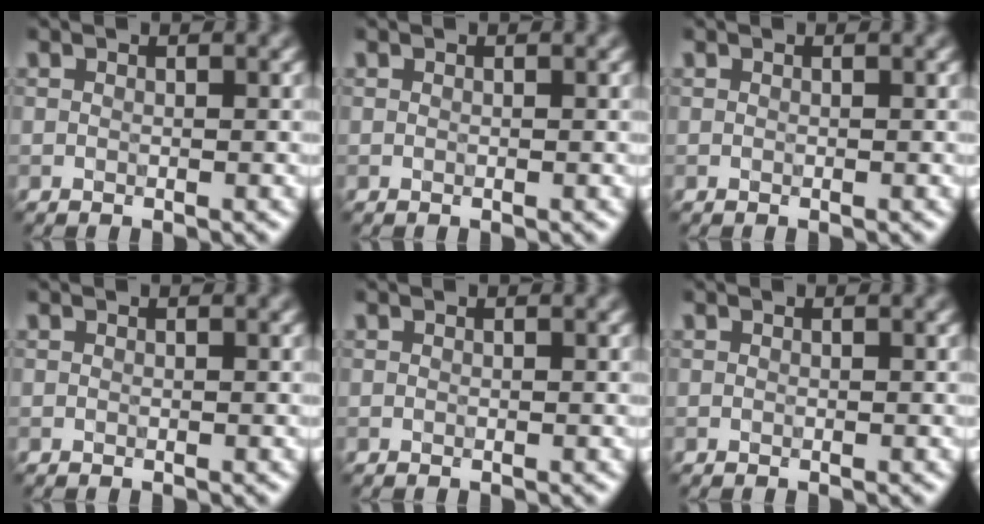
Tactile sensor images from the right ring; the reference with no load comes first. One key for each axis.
{"total": 0.0}
{"total": 0.0}
{"total": 0.0}
{"total": 0.0}
{"total": 0.0}